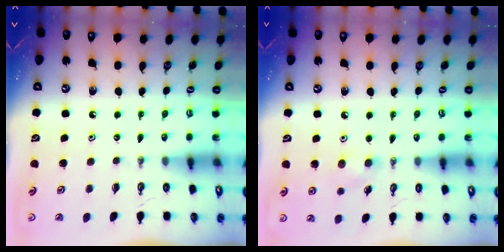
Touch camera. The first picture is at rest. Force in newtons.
{"total": 7.2, "press": 7.1, "slide": 0.9}